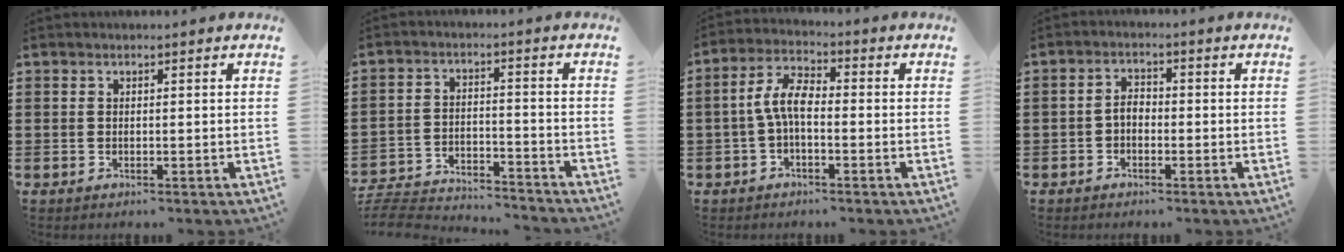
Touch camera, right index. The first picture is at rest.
{"total": 5.4, "force": [-5.3, 0.7, 0.9], "torque": [-0.034, 0.002, -0.111]}
{"total": 5.4, "force": [-0.8, 2.2, 4.9], "torque": [-0.111, 0.004, -0.021]}
{"total": 2.1, "force": [-0.8, 1.2, 1.5], "torque": [-0.038, 0.002, -0.020]}